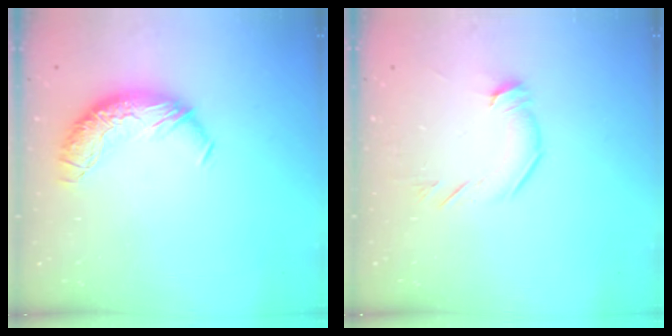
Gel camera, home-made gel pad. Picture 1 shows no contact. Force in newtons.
{"total": 2.8, "press": 2.7, "slide": 0.4}